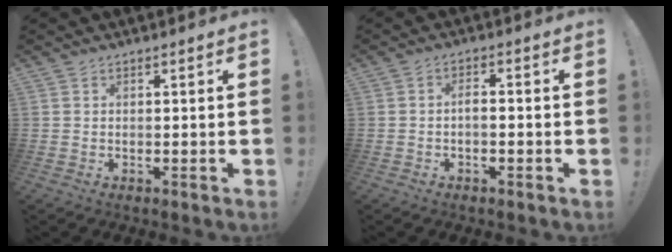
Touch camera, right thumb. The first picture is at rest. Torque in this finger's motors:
{"motor_torque": [-0.10, -0.04, -0.08, 0.23, 0.11]}